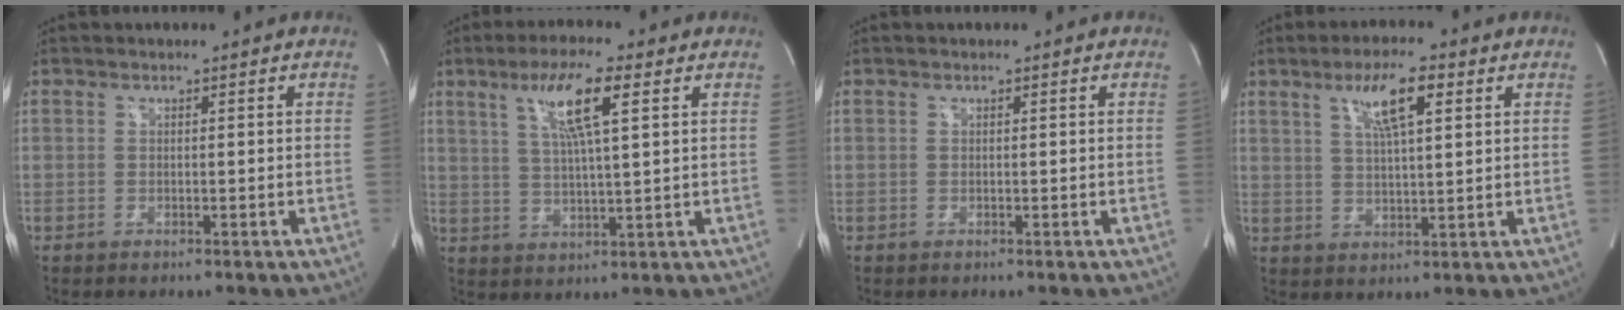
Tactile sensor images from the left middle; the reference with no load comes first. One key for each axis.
{"total": 9.2, "fx": 4.1, "fy": 0.4, "fz": 8.2, "tx": -0.157, "ty": 0.005, "tz": 0.074}
{"total": 0.0}
{"total": 7.9, "fx": 3.8, "fy": 1.1, "fz": 6.8, "tx": -0.129, "ty": 0.005, "tz": 0.068}